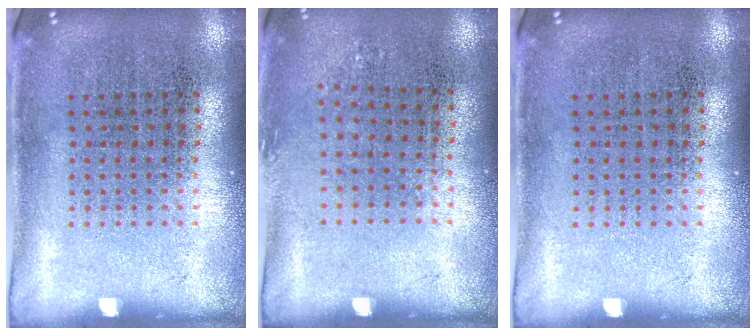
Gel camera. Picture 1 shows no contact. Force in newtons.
{"total": 0.8, "press": 0.7, "slide": 0.4}
{"total": 0.0}